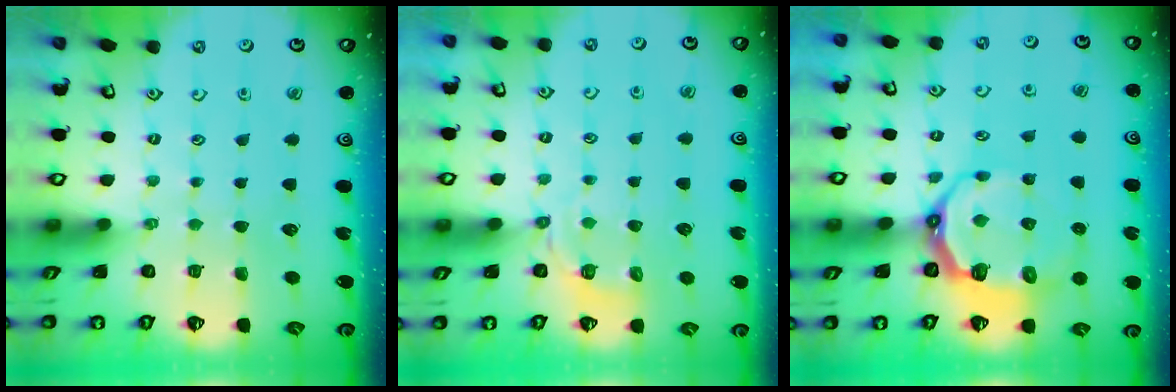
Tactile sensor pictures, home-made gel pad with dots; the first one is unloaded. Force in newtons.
{"total": 4.0, "press": 3.4, "slide": 1.9}
{"total": 9.6, "press": 8.5, "slide": 4.4}